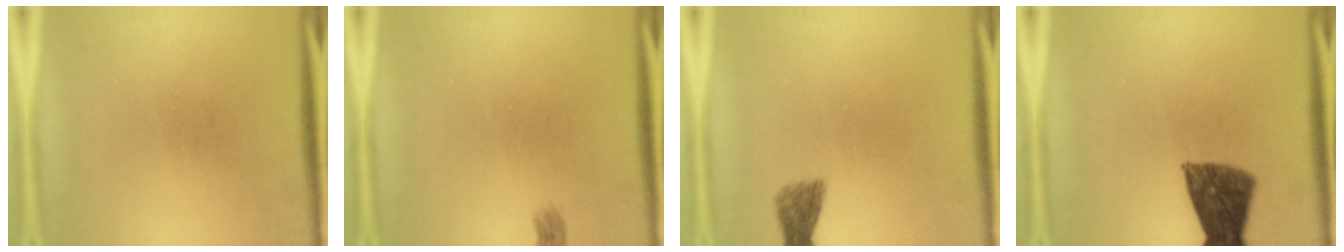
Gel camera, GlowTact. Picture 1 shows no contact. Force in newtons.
{"total": 1.0}
{"total": 2.4}
{"total": 9.7}